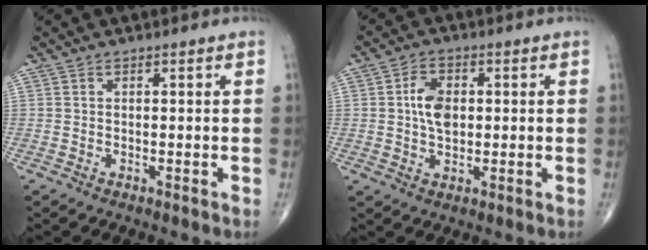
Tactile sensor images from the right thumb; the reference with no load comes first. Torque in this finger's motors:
{"motor_torque": [0.17, 0.83, 0.88, 0.18, 0.06]}